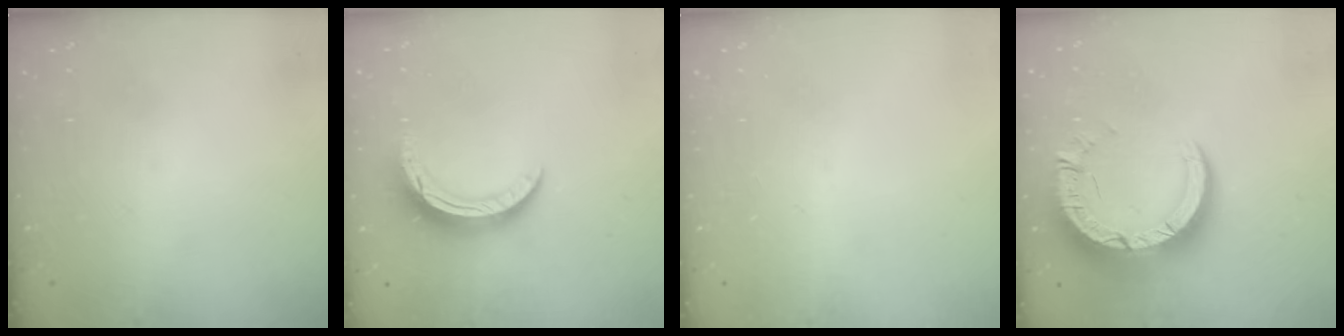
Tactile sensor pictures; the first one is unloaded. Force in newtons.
{"total": 9.9, "press": 9.9, "slide": 0.2}
{"total": 0.0}
{"total": 14.5, "press": 14.4, "slide": 1.4}